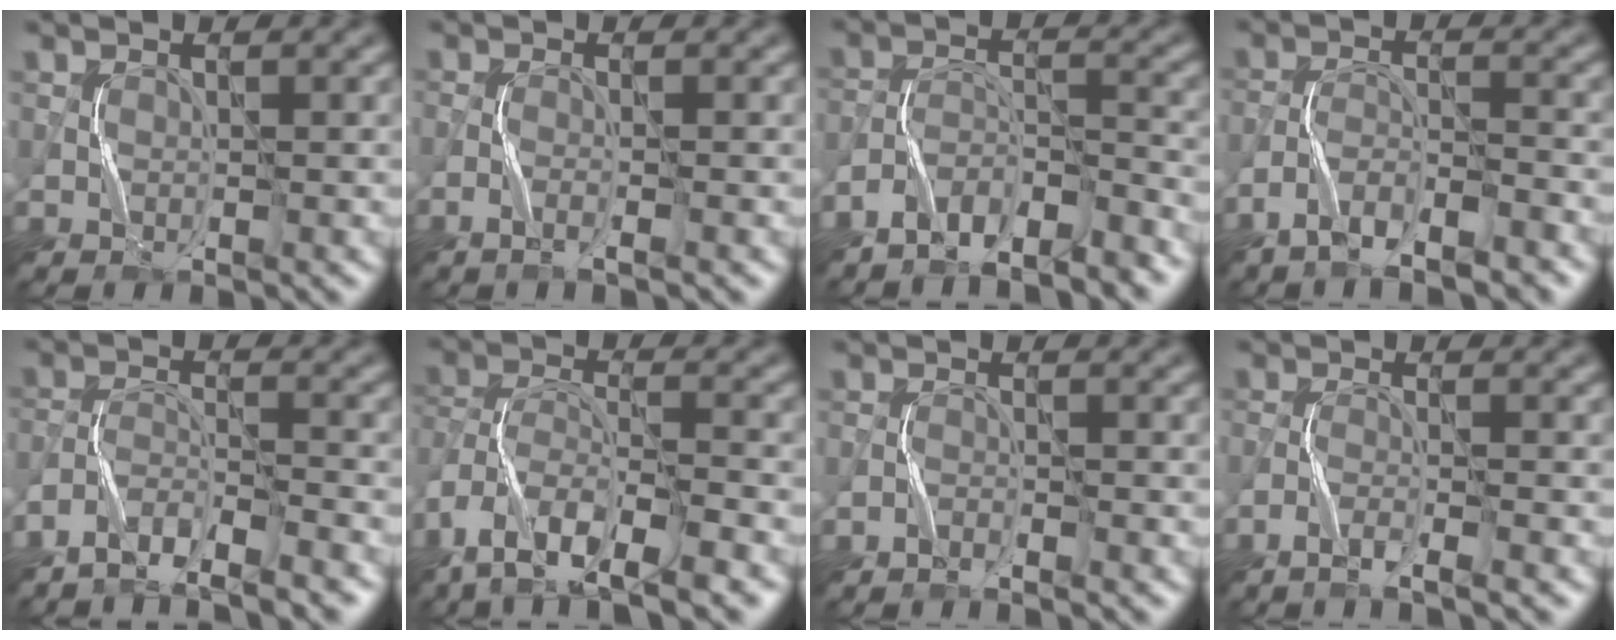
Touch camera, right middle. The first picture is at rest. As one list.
[{"total": 1.3, "force": [-1.0, -0.2, 0.9], "torque": [-0.025, 0.001, -0.020]}, {"total": 6.2, "force": [-5.4, 1.4, 2.5], "torque": [-0.048, -0.003, -0.100]}, {"total": 4.3, "force": [-3.7, 0.6, 2.1], "torque": [-0.043, 0.002, -0.070]}, {"total": 4.8, "force": [-4.4, 0.4, 2.0], "torque": [-0.040, -0.002, -0.083]}, {"total": 11.8, "force": [-9.2, 4.0, 6.3], "torque": [-0.115, -0.001, -0.147]}, {"total": 1.1, "force": [-1.1, -0.3, 0.2], "torque": [-0.010, 0.003, -0.023]}, {"total": 2.2, "force": [-1.9, -0.4, 1.1], "torque": [-0.029, -0.001, -0.041]}]